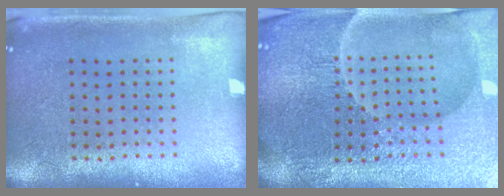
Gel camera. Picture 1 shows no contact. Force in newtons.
{"total": 5.2, "press": 5.0, "slide": 1.5}